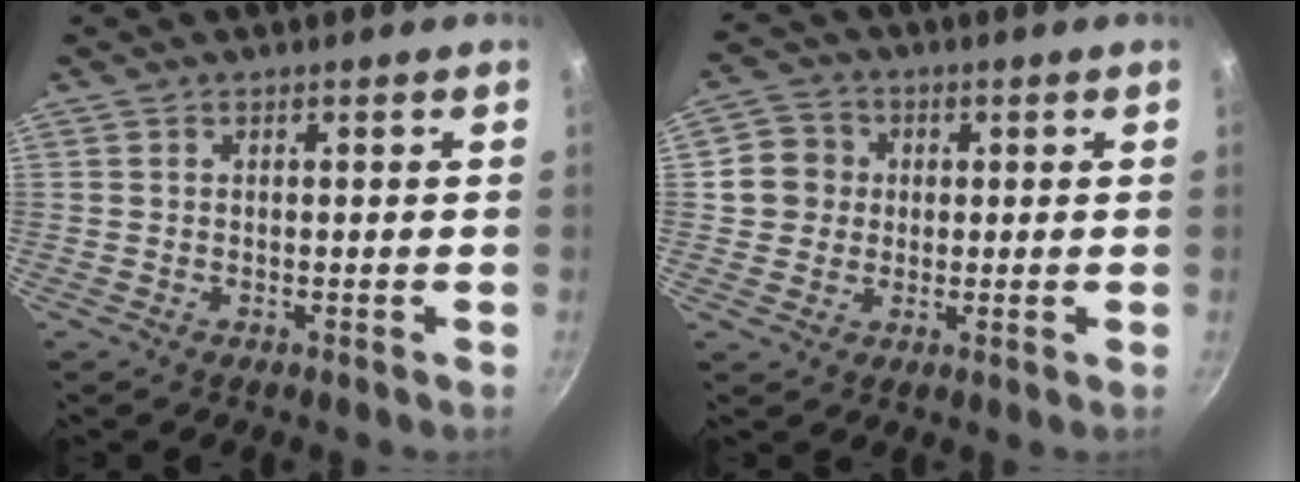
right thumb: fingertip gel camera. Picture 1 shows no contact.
{"total": 6.3, "force": [0.8, 6.0, 1.8], "torque": [0.004, 0.008, 0.003]}